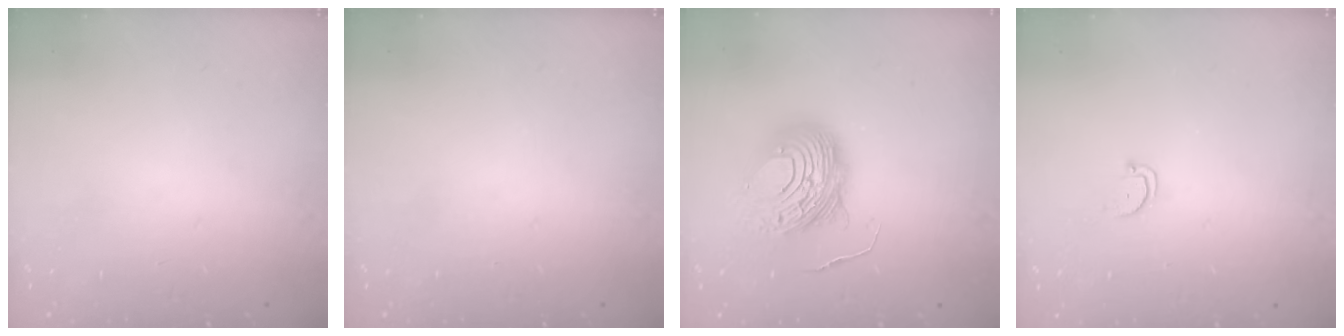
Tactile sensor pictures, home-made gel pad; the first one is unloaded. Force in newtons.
{"total": 0.0}
{"total": 13.2, "press": 13.2, "slide": 1.3}
{"total": 2.0, "press": 2.0, "slide": 0.2}